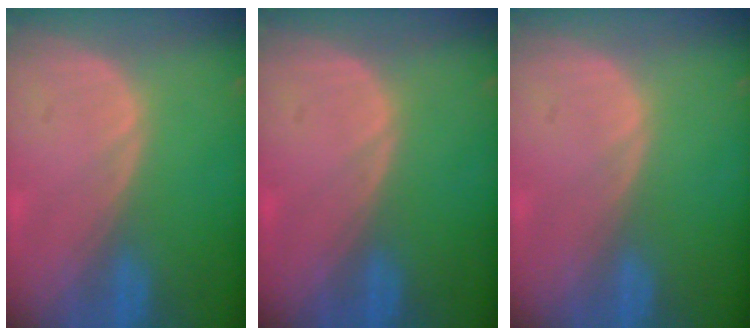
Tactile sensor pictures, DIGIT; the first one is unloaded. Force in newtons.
{"total": 0.0}
{"total": 0.0}